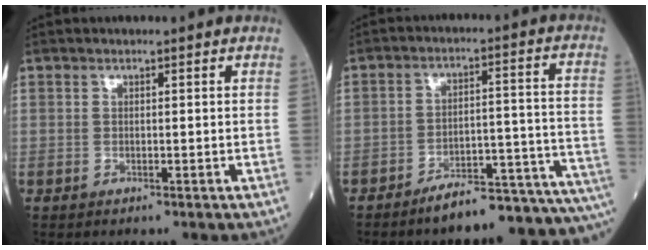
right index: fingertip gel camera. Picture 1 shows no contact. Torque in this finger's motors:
{"motor_torque": [0.20, -0.78, 0.19, 0.01]}